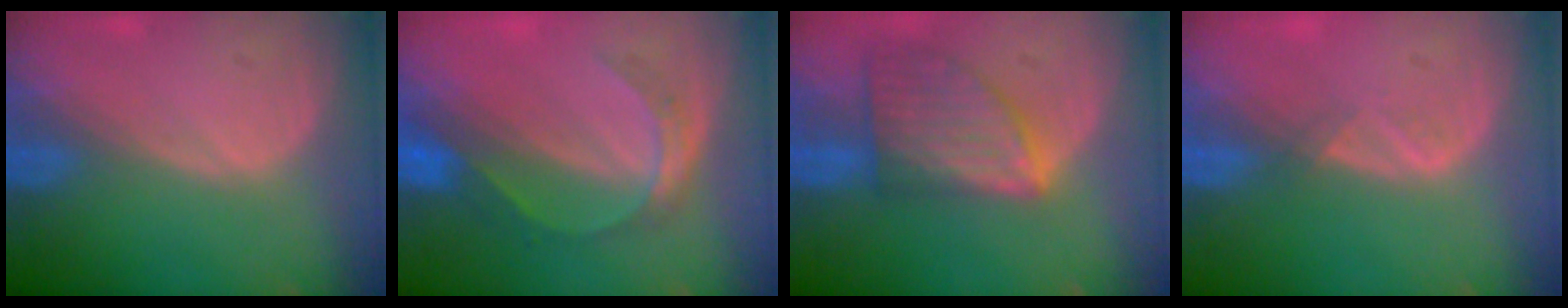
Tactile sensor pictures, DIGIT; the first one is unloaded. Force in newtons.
{"total": 5.3, "press": 5.0, "slide": 1.6}
{"total": 8.1, "press": 7.3, "slide": 3.4}
{"total": 1.3, "press": 1.2, "slide": 0.7}